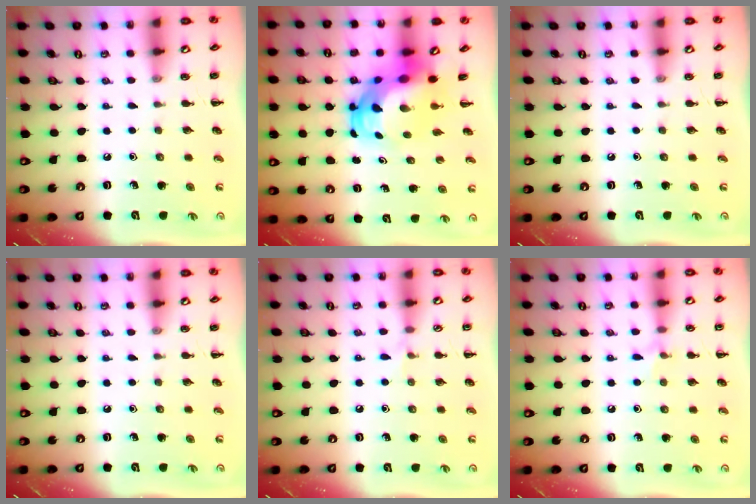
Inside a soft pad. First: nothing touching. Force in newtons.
{"total": 7.9, "press": 7.5, "slide": 2.4}
{"total": 0.0}
{"total": 0.0}
{"total": 3.4, "press": 3.2, "slide": 1.2}
{"total": 5.4, "press": 5.1, "slide": 1.9}